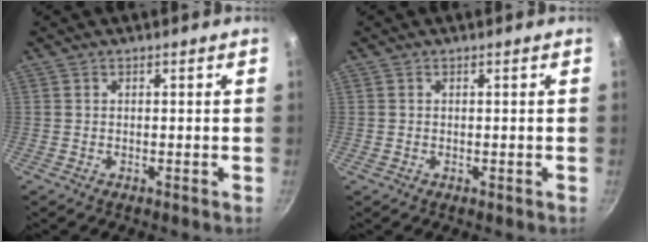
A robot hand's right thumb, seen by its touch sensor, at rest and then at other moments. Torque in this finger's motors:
{"motor_torque": [0.93, 0.42, 0.84, -0.66, 0.06]}